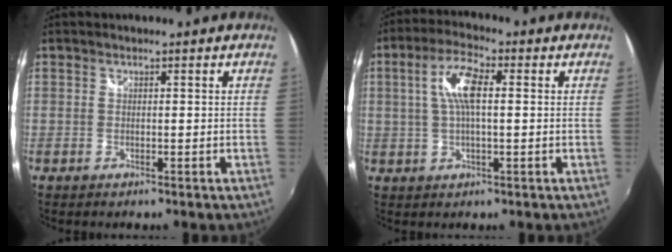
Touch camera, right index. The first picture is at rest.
{"total": 7.6, "force": [1.2, 2.3, 7.1], "torque": [-0.138, 0.012, 0.023]}